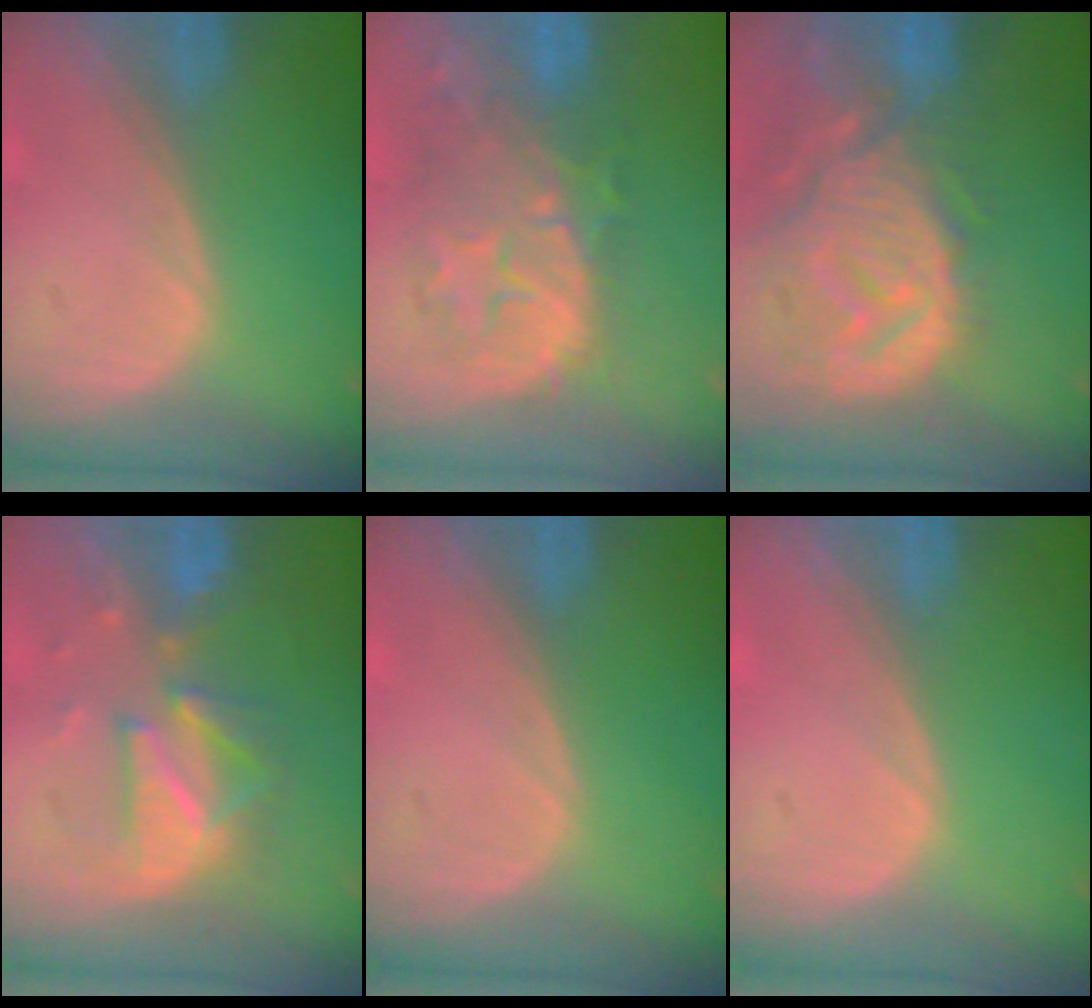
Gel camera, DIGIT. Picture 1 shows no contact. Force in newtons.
{"total": 9.6, "press": 9.4, "slide": 2.2}
{"total": 13.3, "press": 11.6, "slide": 6.4}
{"total": 8.1, "press": 8.1, "slide": 0.8}
{"total": 0.0}
{"total": 0.0}